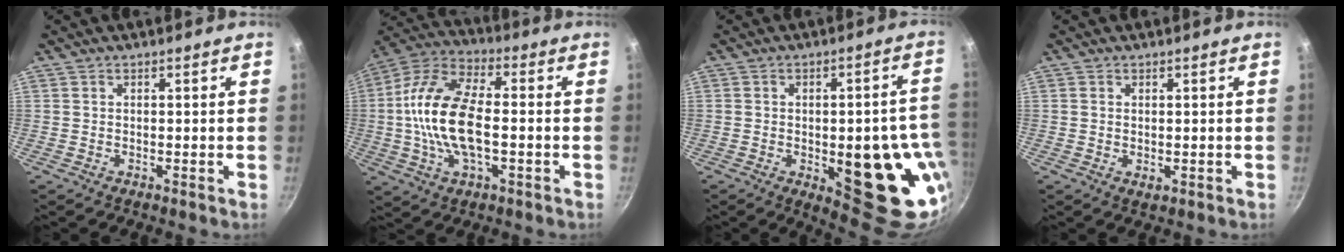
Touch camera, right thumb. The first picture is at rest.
{"total": 17.1, "force": [-1.3, 8.5, 14.8], "torque": [-0.280, 0.034, -0.042]}
{"total": 21.5, "force": [-4.6, 9.0, 19.0], "torque": [-0.166, 0.002, -0.045]}
{"total": 1.4, "force": [0.1, 0.9, 1.0], "torque": [-0.017, -0.003, 0.002]}